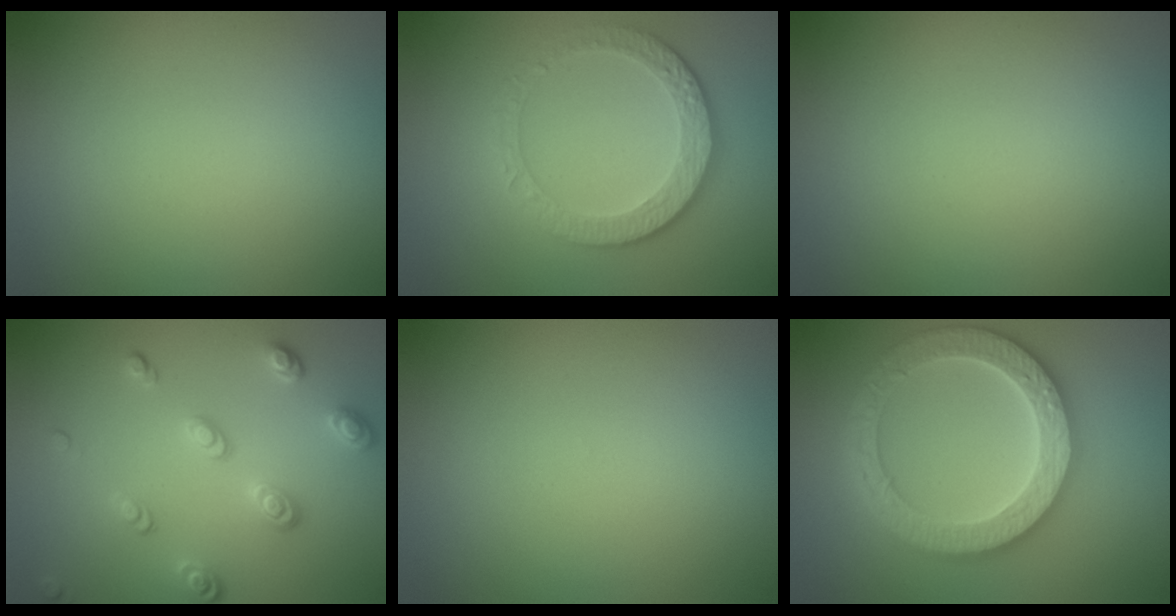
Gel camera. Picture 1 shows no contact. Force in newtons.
{"total": 4.5, "press": 3.3, "slide": 3.1}
{"total": 0.0}
{"total": 3.2, "press": 2.6, "slide": 1.8}
{"total": 0.0}
{"total": 6.4, "press": 6.2, "slide": 1.3}